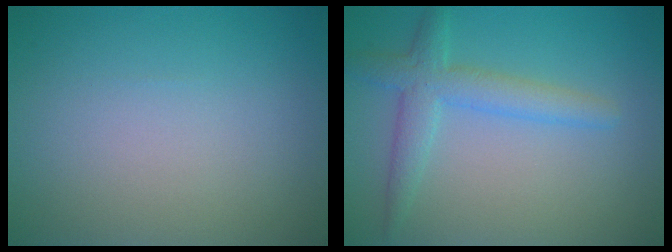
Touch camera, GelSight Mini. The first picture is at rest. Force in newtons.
{"total": 3.4, "press": 3.4, "slide": 0.1}